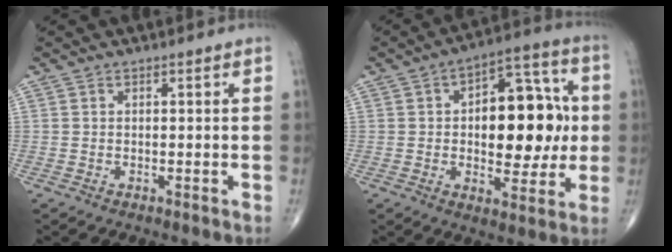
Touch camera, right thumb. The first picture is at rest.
{"total": 18.6, "force": [0.9, 10.0, 15.7], "torque": [-0.172, 0.020, 0.013]}